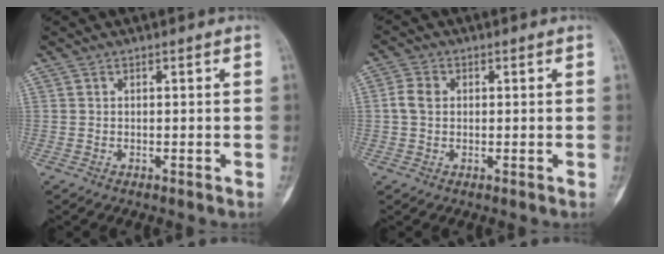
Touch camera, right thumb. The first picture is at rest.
{"total": 3.5, "force": [0.3, 2.7, 2.1], "torque": [-0.045, 0.009, 0.000]}